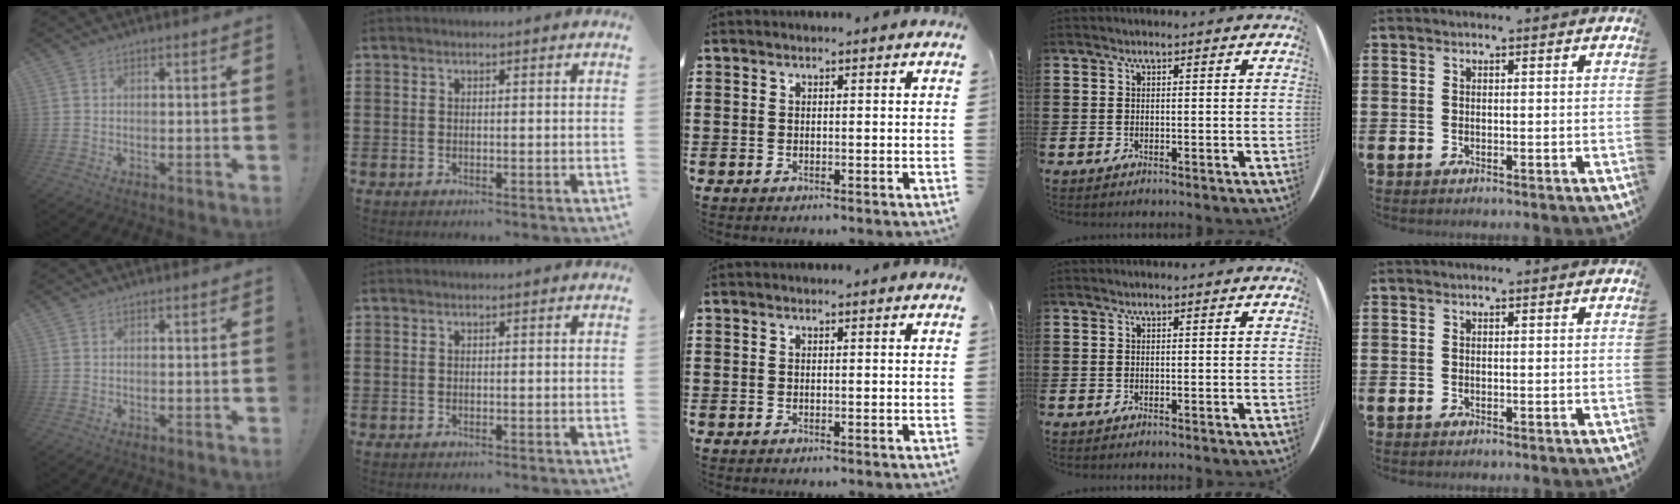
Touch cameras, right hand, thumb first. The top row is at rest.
{}